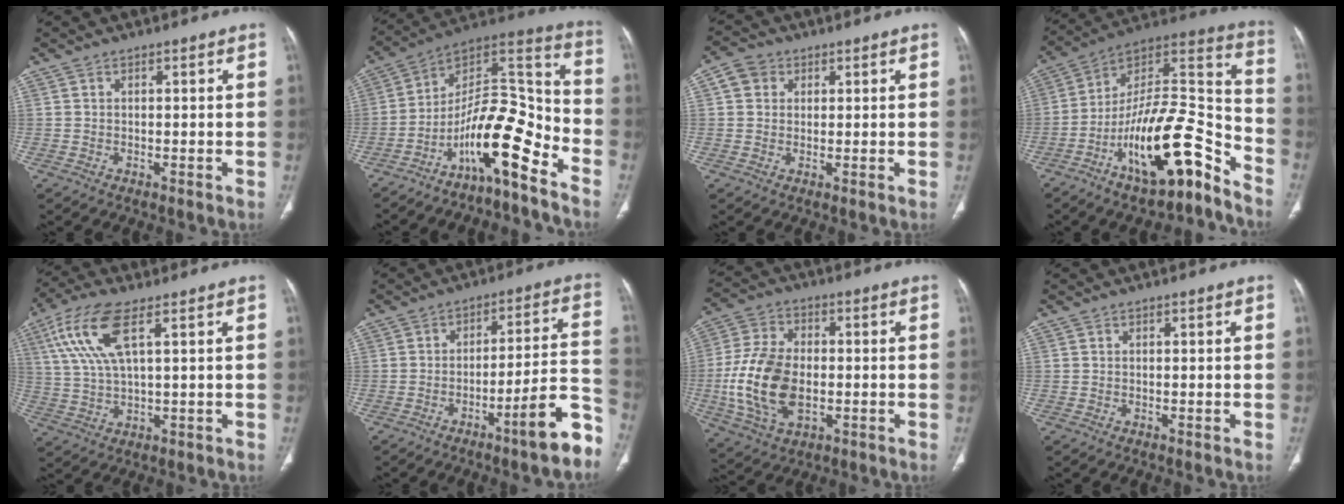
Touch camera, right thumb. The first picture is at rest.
{"total": 16.6, "force": [-10.0, 4.8, 12.3], "torque": [-0.180, 0.113, -0.174]}
{"total": 4.3, "force": [1.4, 3.7, 1.6], "torque": [-0.016, 0.004, 0.022]}
{"total": 21.4, "force": [-13.0, 6.6, 15.7], "torque": [-0.236, 0.110, -0.223]}
{"total": 10.9, "force": [4.3, 3.4, 9.4], "torque": [-0.224, 0.000, 0.089]}
{"total": 12.2, "force": [-7.2, 1.1, 9.8], "torque": [-0.116, 0.059, -0.106]}
{"total": 15.8, "force": [-2.0, 9.8, 12.2], "torque": [-0.242, 0.005, -0.030]}
{"total": 0.0}